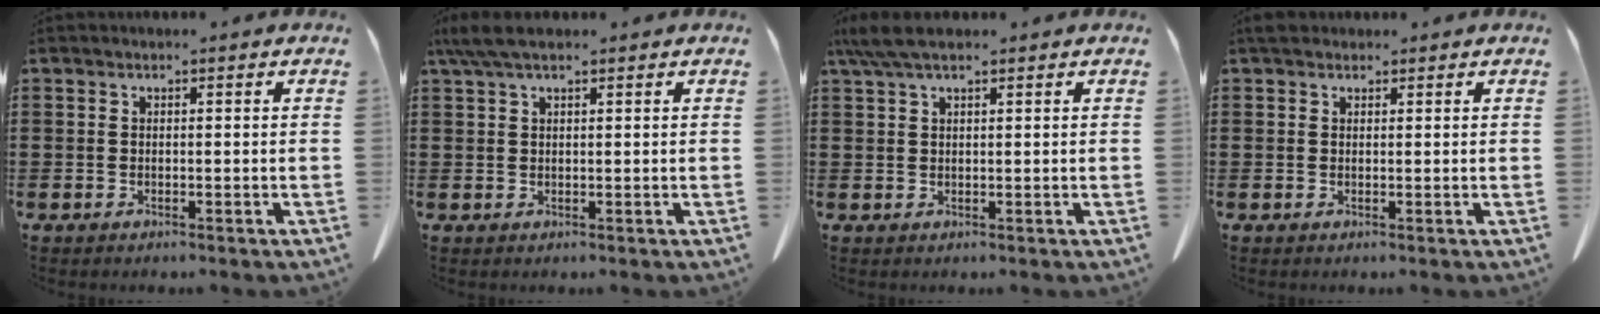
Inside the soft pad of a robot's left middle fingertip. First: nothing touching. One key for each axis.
{"total": 3.5, "fx": 2.1, "fy": 0.9, "fz": 2.7, "tx": -0.057, "ty": 0.003, "tz": 0.040}
{"total": 4.0, "fx": 2.7, "fy": 0.8, "fz": 2.8, "tx": -0.062, "ty": 0.001, "tz": 0.051}
{"total": 1.6, "fx": 1.3, "fy": 0.9, "fz": 0.5, "tx": -0.015, "ty": 0.005, "tz": 0.025}